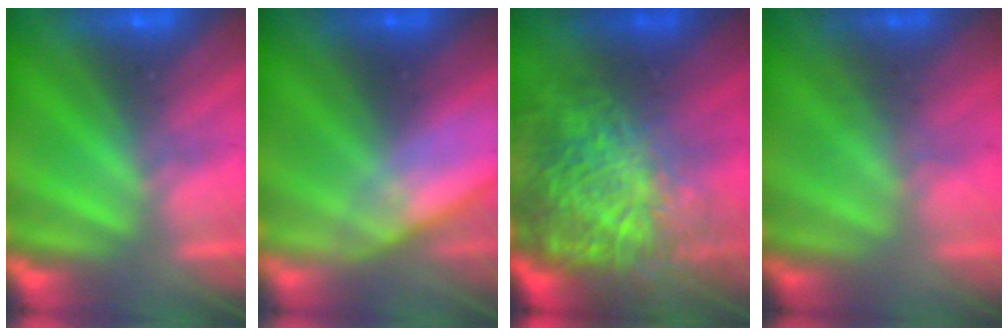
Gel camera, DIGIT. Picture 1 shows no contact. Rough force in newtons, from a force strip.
{"total": 2.9}
{"total": 11.4}
{"total": 1.8}